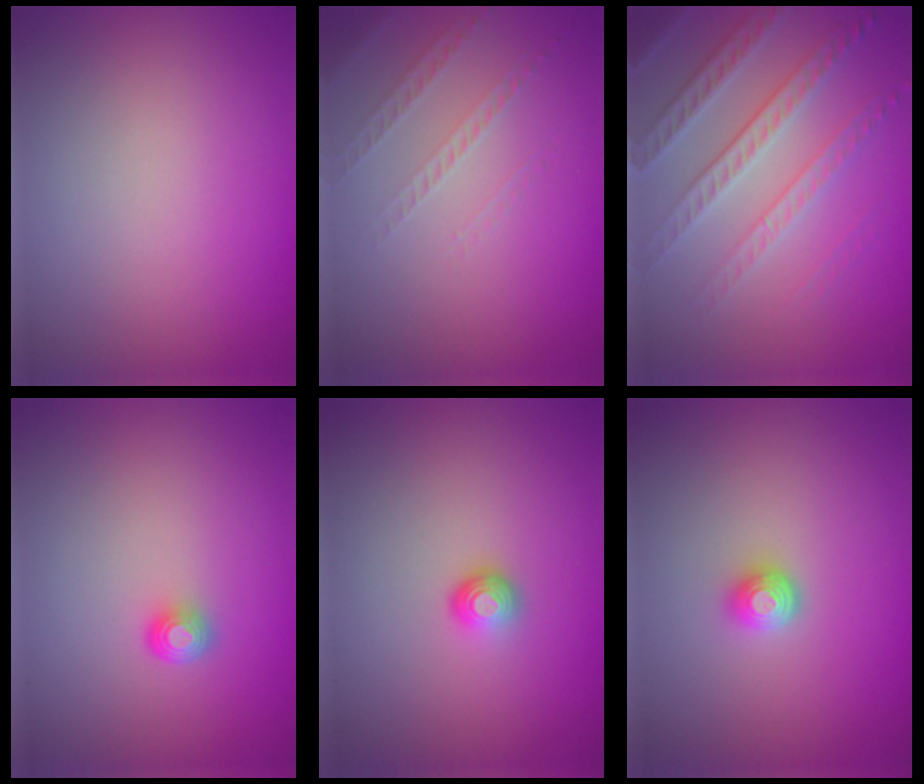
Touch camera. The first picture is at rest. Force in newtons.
{"total": 1.3, "press": 0.9, "slide": 0.9}
{"total": 4.6, "press": 3.9, "slide": 2.5}
{"total": 1.5, "press": 1.1, "slide": 1.0}
{"total": 1.4, "press": 1.1, "slide": 1.0}
{"total": 1.5, "press": 1.3, "slide": 0.8}